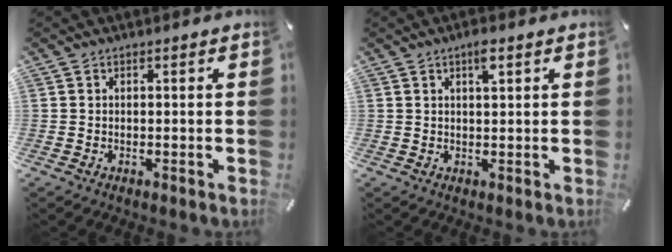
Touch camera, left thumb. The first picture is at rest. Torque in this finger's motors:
{"motor_torque": [0.62, 0.85, 0.38, -0.43, 0.11]}